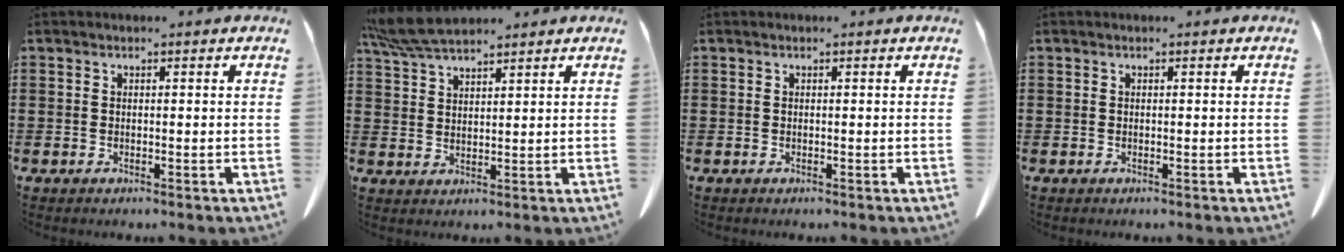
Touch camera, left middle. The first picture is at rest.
{"total": 6.2, "force": [5.4, 1.1, 2.9], "torque": [-0.073, -0.011, 0.104]}
{"total": 0.0}
{"total": 0.0}